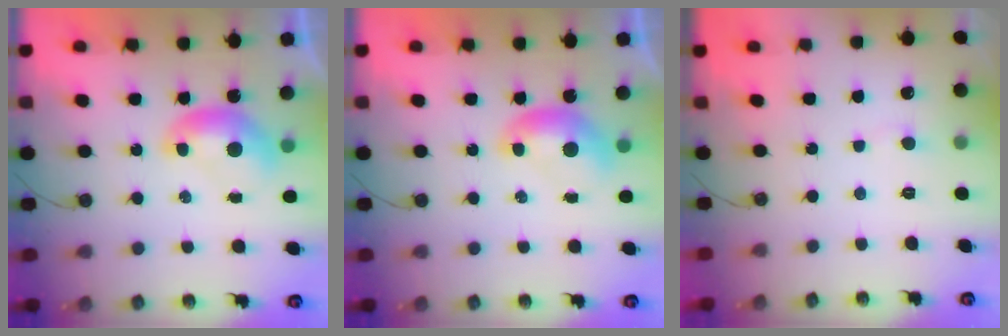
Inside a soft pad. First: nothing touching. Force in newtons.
{"total": 0.0}
{"total": 0.7, "press": 0.6, "slide": 0.4}